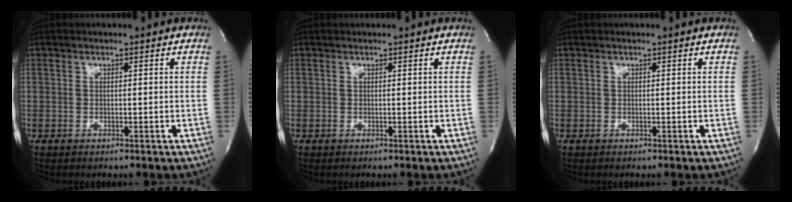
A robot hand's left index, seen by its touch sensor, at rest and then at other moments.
{"total": 0.5, "force": [0.5, 0.0, 0.1], "torque": [0.000, 0.011, 0.010]}
{"total": 0.0}